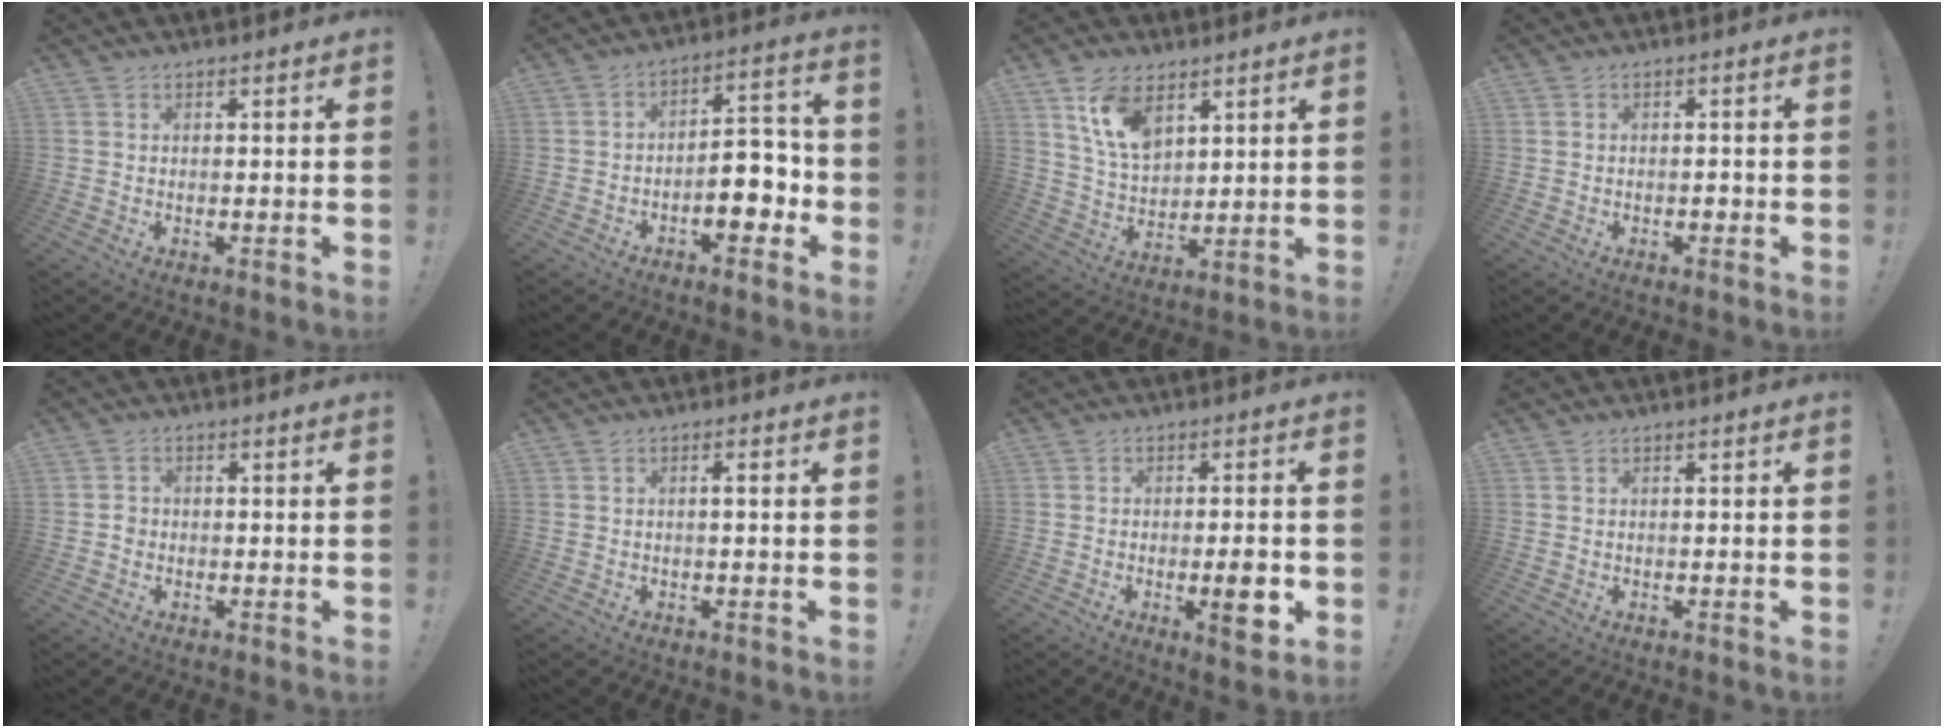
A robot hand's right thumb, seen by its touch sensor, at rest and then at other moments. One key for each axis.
{"total": 11.0, "fx": -4.1, "fy": 5.7, "fz": 8.5, "tx": -0.102, "ty": 0.026, "tz": -0.068}
{"total": 12.2, "fx": 7.0, "fy": 7.2, "fz": 7.0, "tx": -0.128, "ty": -0.021, "tz": 0.137}
{"total": 1.2, "fx": -0.9, "fy": 0.6, "fz": 0.5, "tx": -0.012, "ty": 0.005, "tz": -0.015}
{"total": 1.8, "fx": -0.8, "fy": 1.4, "fz": 0.8, "tx": -0.013, "ty": 0.006, "tz": -0.015}
{"total": 1.5, "fx": -0.2, "fy": -0.2, "fz": 1.4, "tx": -0.025, "ty": 0.000, "tz": -0.007}
{"total": 7.2, "fx": -2.0, "fy": 1.6, "fz": 6.7, "tx": -0.081, "ty": -0.003, "tz": -0.031}
{"total": 0.0}